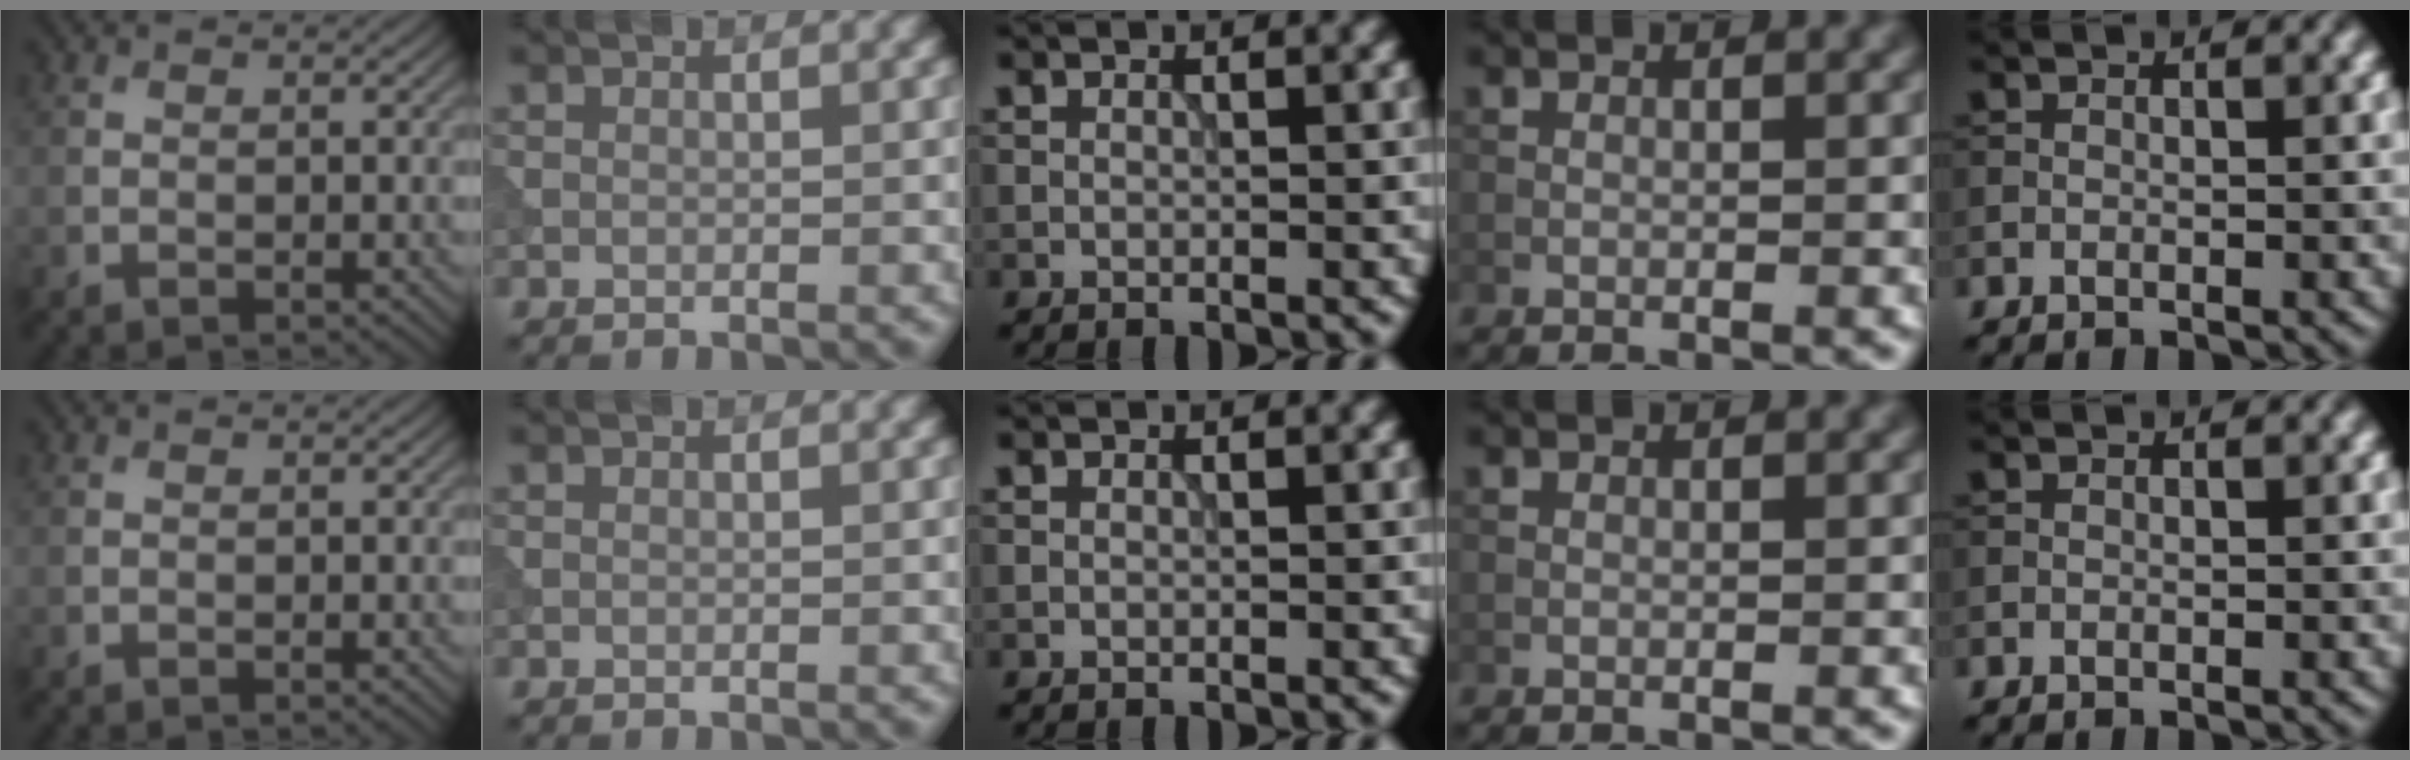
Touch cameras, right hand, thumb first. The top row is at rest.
{}